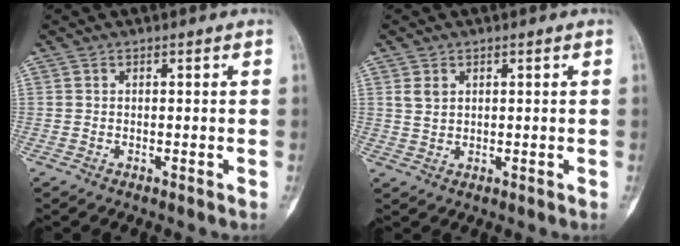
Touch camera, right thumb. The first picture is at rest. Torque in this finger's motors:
{"motor_torque": [0.31, 0.48, 0.24, 0.24, -0.01]}